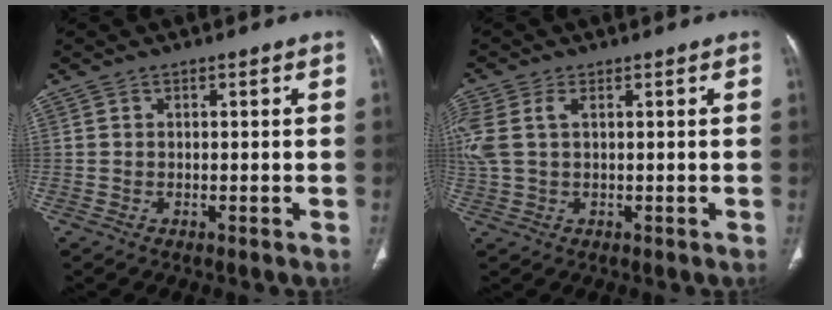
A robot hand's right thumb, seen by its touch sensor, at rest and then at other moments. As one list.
[{"total": 7.0, "force": [1.6, 4.0, 5.6], "torque": [-0.169, 0.023, 0.038]}]